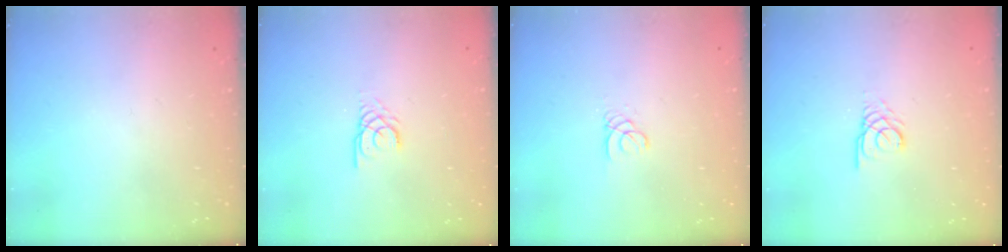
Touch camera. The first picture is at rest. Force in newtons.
{"total": 2.3, "press": 2.3, "slide": 0.2}
{"total": 1.8, "press": 1.8, "slide": 0.2}
{"total": 2.6, "press": 2.6, "slide": 0.2}